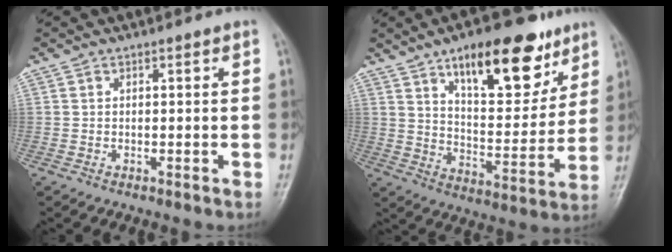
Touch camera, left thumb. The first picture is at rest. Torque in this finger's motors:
{"motor_torque": [1.82, 1.75, 1.47, -1.30, 0.21]}